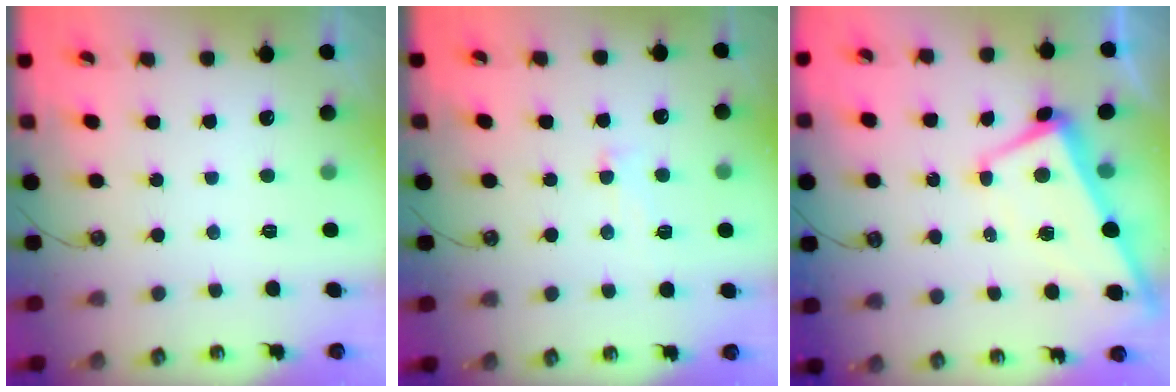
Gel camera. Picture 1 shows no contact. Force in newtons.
{"total": 3.6, "press": 3.6, "slide": 0.6}
{"total": 1.5, "press": 1.3, "slide": 0.8}